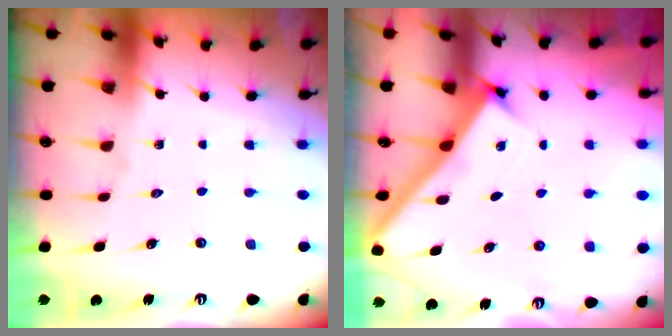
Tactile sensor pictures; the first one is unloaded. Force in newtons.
{"total": 2.7, "press": 2.7, "slide": 0.4}